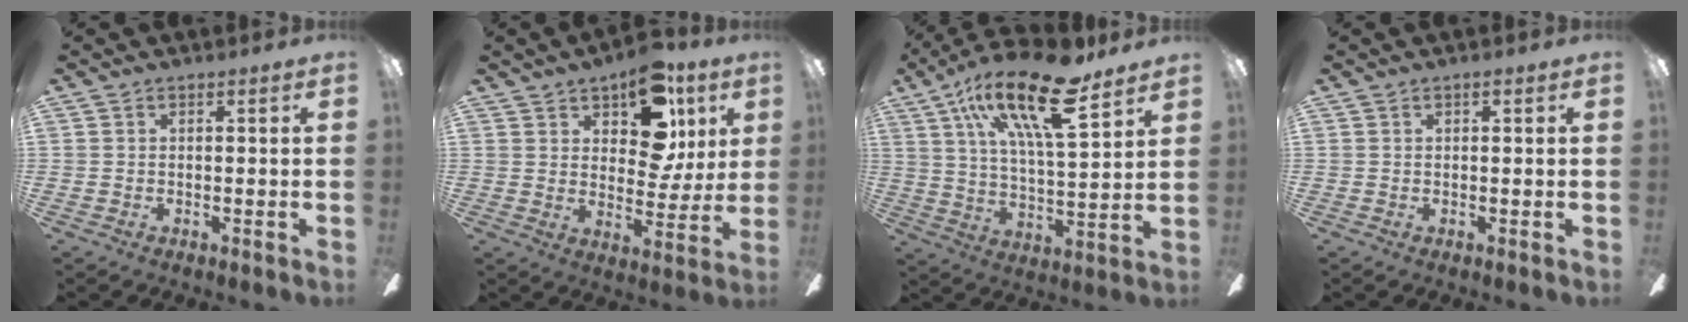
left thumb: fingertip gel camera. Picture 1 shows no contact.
{"total": 15.0, "force": [8.3, 8.6, 9.1], "torque": [-0.129, -0.033, 0.146]}
{"total": 22.9, "force": [13.9, 7.7, 16.4], "torque": [-0.288, -0.068, 0.229]}
{"total": 0.8, "force": [0.4, 0.3, 0.6], "torque": [-0.013, 0.002, 0.007]}